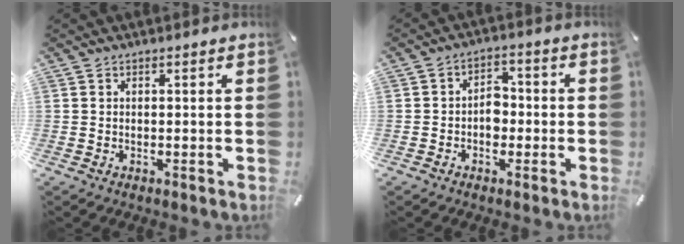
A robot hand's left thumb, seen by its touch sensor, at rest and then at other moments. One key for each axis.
{"total": 5.1, "fx": -1.2, "fy": 3.7, "fz": 3.2, "tx": -0.042, "ty": 0.005, "tz": -0.025}